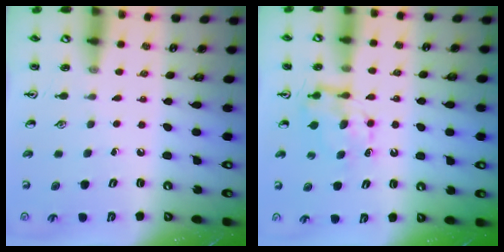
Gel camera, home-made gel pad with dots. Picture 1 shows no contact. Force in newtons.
{"total": 7.1, "press": 7.1, "slide": 0.3}